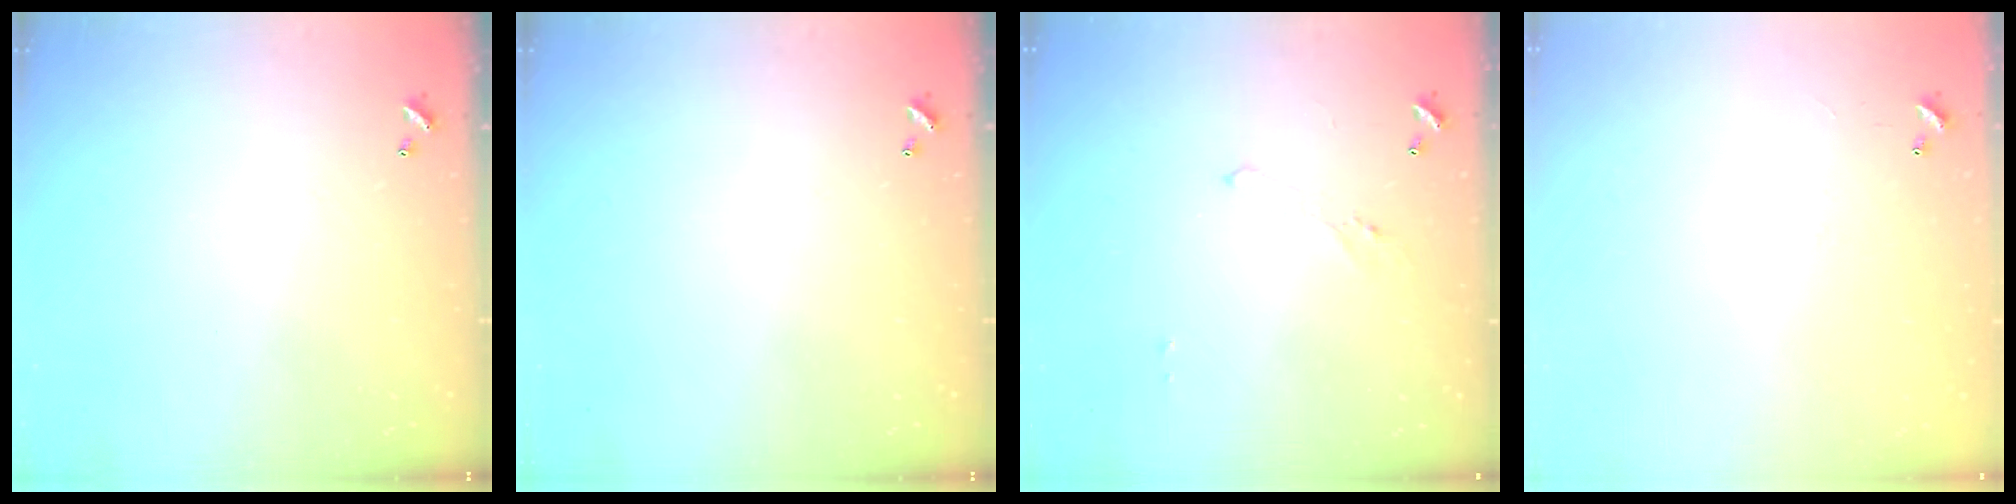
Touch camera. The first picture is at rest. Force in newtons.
{"total": 0.0}
{"total": 0.8, "press": 0.4, "slide": 0.7}
{"total": 7.7, "press": 7.7, "slide": 0.5}